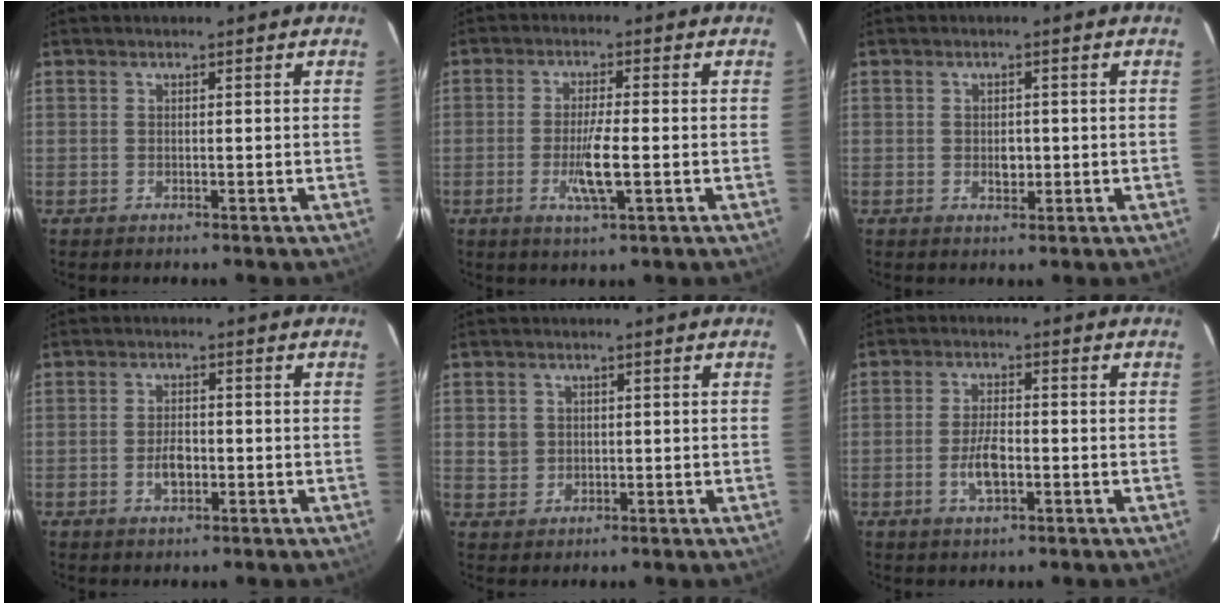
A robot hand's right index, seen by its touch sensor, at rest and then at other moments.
{"total": 6.2, "force": [-1.7, 0.7, 6.0], "torque": [-0.113, -0.010, -0.032]}
{"total": 2.3, "force": [-0.3, 1.7, 1.5], "torque": [-0.024, 0.000, -0.004]}
{"total": 3.5, "force": [-1.1, 2.0, 2.7], "torque": [-0.050, 0.000, -0.016]}
{"total": 3.4, "force": [0.4, 3.3, 0.8], "torque": [-0.016, 0.005, 0.011]}
{"total": 5.3, "force": [-1.7, 2.2, 4.5], "torque": [-0.092, -0.002, -0.030]}